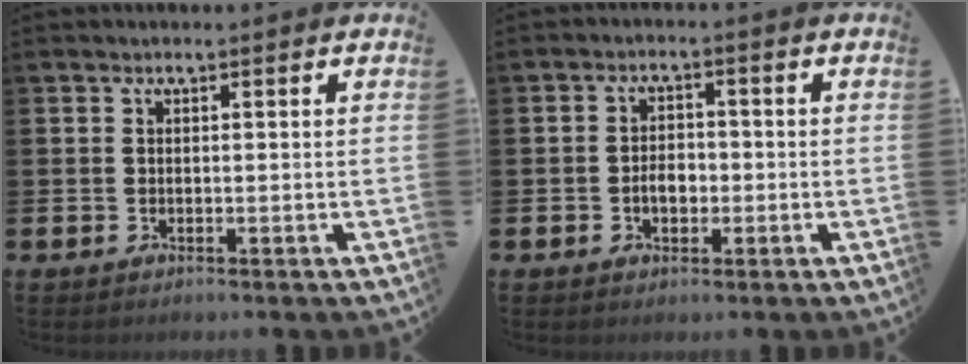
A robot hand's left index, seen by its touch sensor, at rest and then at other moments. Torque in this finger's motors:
{"motor_torque": [0.10, 0.10, 0.04, 0.05]}